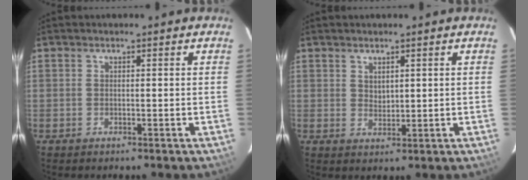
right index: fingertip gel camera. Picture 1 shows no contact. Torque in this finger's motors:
{"motor_torque": [-0.20, 0.03, 0.05, 0.00]}